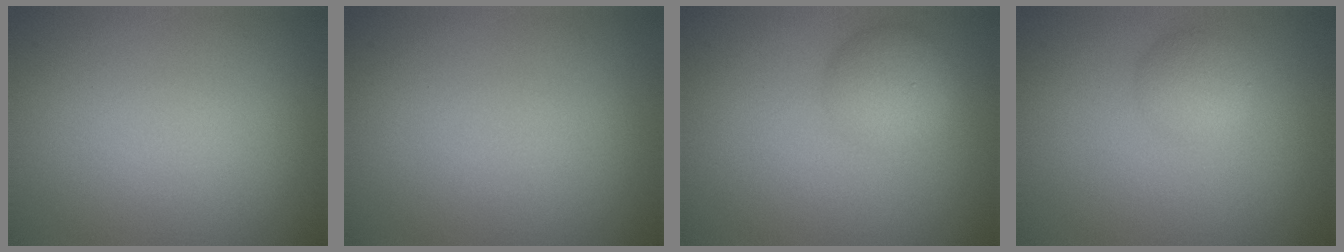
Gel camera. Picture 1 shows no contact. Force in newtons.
{"total": 0.0}
{"total": 3.0, "press": 2.9, "slide": 0.2}
{"total": 2.1, "press": 2.1, "slide": 0.1}